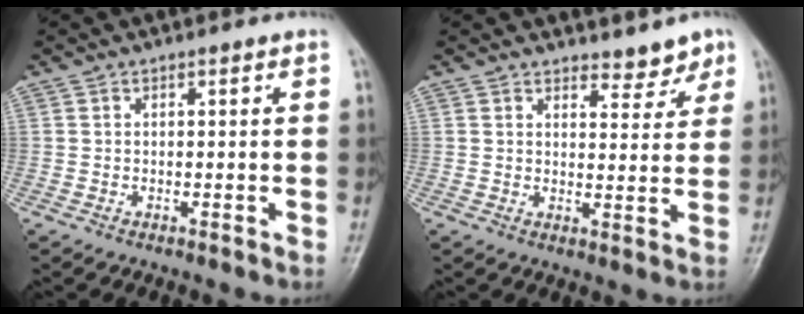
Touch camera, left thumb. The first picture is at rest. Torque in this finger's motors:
{"motor_torque": [0.02, 0.12, -0.13, -0.20, 0.03]}